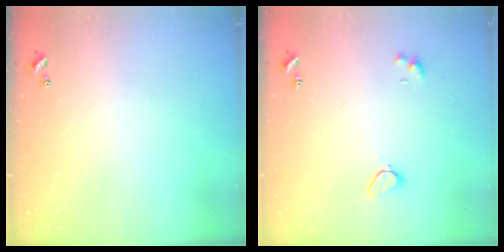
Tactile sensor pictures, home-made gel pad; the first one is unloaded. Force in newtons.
{"total": 2.1, "press": 2.0, "slide": 0.6}